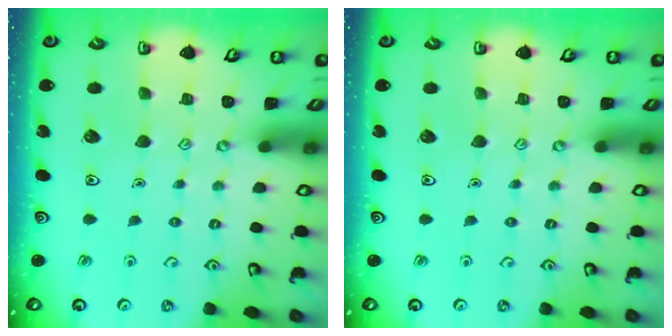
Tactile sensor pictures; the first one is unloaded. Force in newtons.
{"total": 0.0}